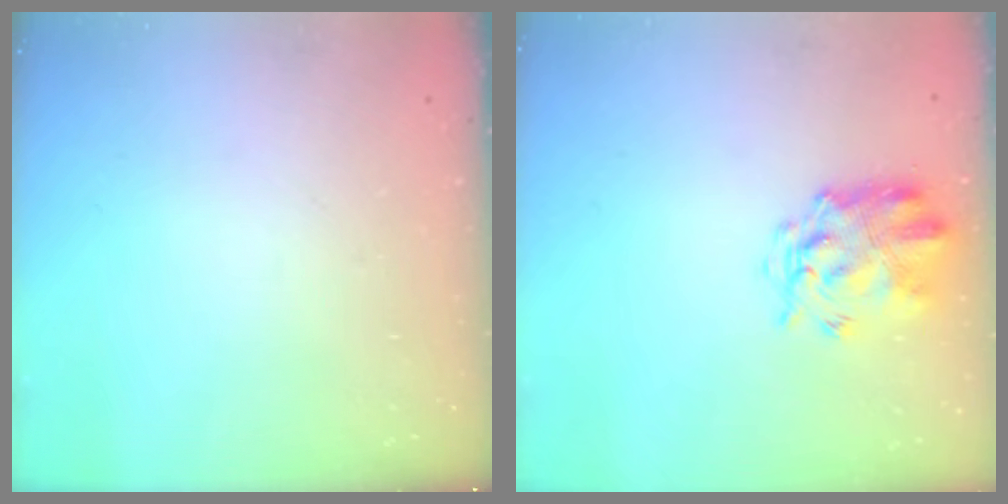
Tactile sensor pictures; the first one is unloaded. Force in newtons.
{"total": 3.5, "press": 3.2, "slide": 1.5}